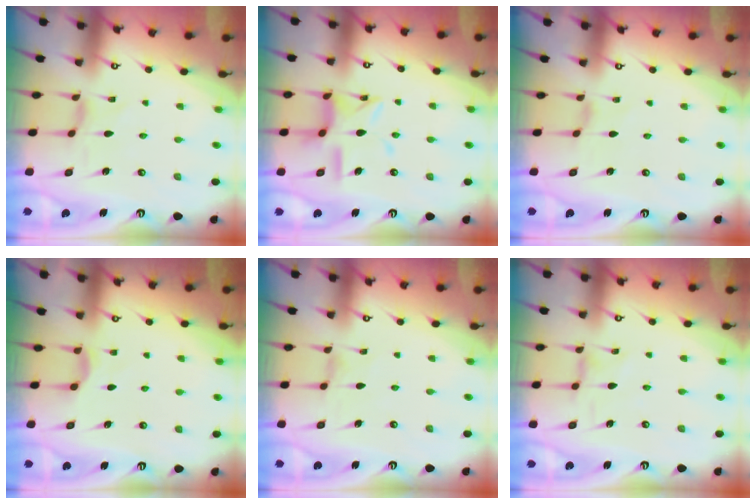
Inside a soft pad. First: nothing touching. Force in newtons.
{"total": 12.5, "press": 12.5, "slide": 1.1}
{"total": 0.0}
{"total": 4.1, "press": 4.1, "slide": 0.6}
{"total": 0.0}
{"total": 0.0}